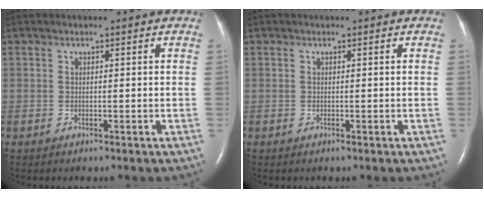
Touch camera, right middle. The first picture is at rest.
{"total": 0.0}